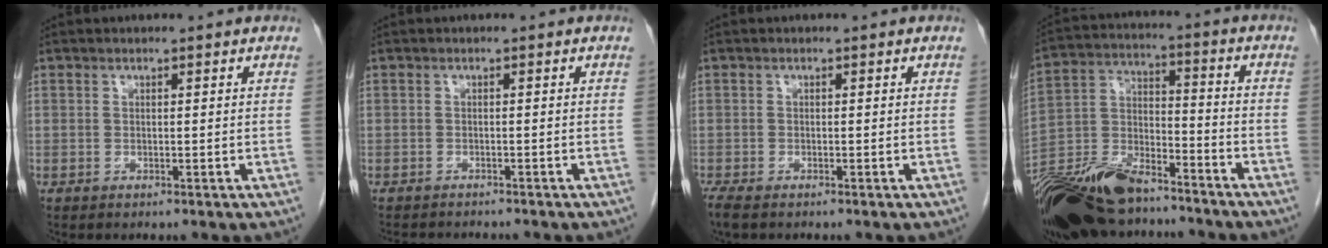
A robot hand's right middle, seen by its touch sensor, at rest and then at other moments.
{"total": 4.6, "force": [-4.3, 0.9, 1.3], "torque": [-0.014, -0.007, -0.061]}
{"total": 2.5, "force": [-1.9, 0.7, 1.4], "torque": [-0.032, -0.010, -0.034]}
{"total": 19.5, "force": [-15.5, 6.5, 10.0], "torque": [-0.235, -0.016, -0.288]}